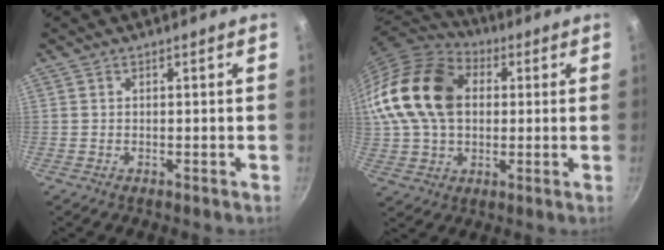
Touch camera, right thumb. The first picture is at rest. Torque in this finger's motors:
{"motor_torque": [2.42, 2.59, 0.86, -0.73, 0.32]}